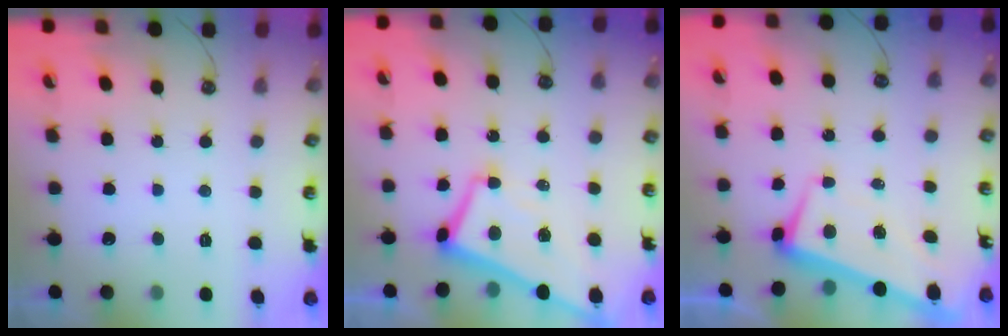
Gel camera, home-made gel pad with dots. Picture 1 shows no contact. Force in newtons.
{"total": 6.7, "press": 6.6, "slide": 1.4}
{"total": 2.5, "press": 1.9, "slide": 1.7}